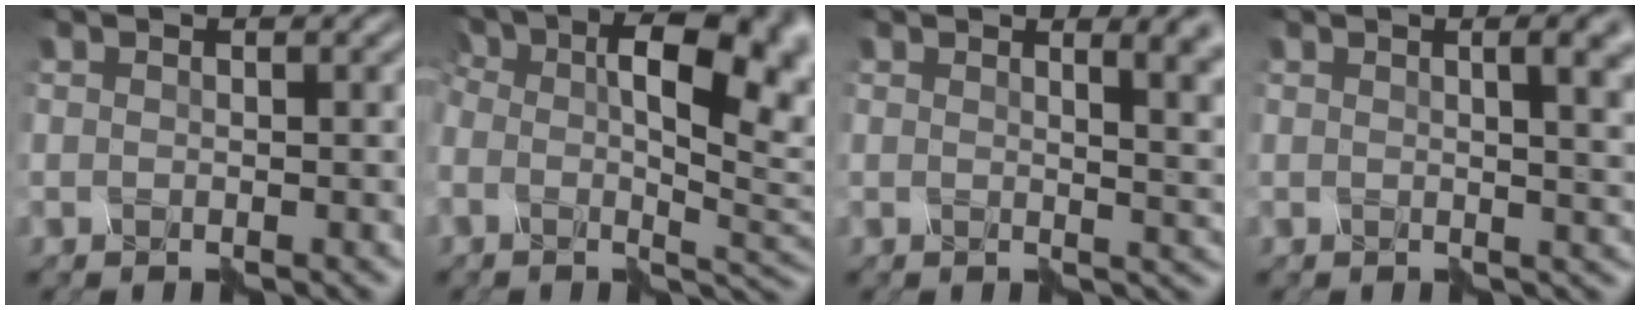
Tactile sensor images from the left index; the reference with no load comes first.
{"total": 10.4, "force": [1.7, 4.9, 9.0], "torque": [-0.121, 0.011, 0.025]}
{"total": 5.4, "force": [1.8, 2.3, 4.5], "torque": [-0.009, 0.028, 0.016]}
{"total": 5.7, "force": [1.9, 2.4, 4.9], "torque": [-0.022, 0.038, 0.004]}